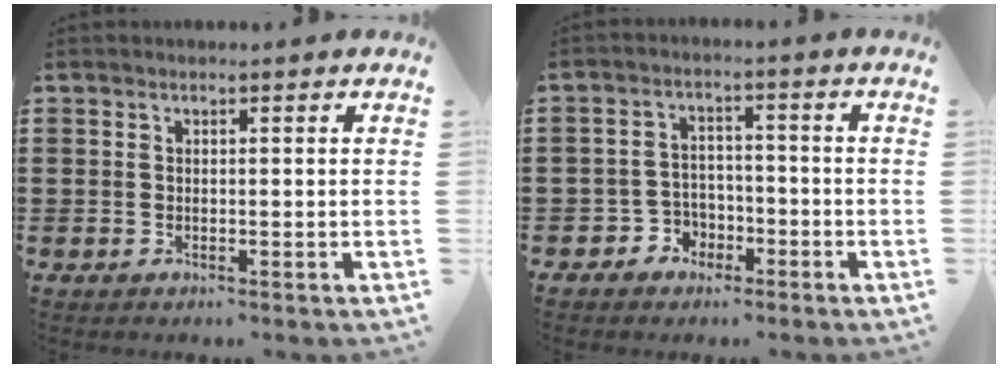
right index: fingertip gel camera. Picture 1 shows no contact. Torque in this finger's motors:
{"motor_torque": [0.82, 1.32, 0.04, -0.02]}